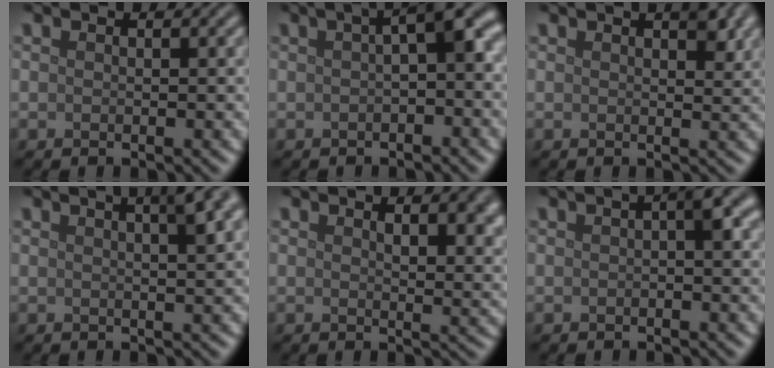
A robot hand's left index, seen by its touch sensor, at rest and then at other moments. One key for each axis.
{"total": 4.8, "fx": 0.8, "fy": 1.1, "fz": 4.6, "tx": -0.055, "ty": 0.021, "tz": 0.006}
{"total": 2.0, "fx": 1.2, "fy": 0.5, "fz": 1.5, "tx": -0.017, "ty": 0.000, "tz": 0.019}
{"total": 5.8, "fx": 2.8, "fy": 2.0, "fz": 4.7, "tx": -0.032, "ty": 0.034, "tz": 0.013}
{"total": 4.8, "fx": 2.1, "fy": 2.1, "fz": 3.8, "tx": -0.044, "ty": -0.007, "tz": 0.037}
{"total": 2.2, "fx": 0.3, "fy": 0.3, "fz": 2.2, "tx": -0.031, "ty": 0.010, "tz": 0.004}